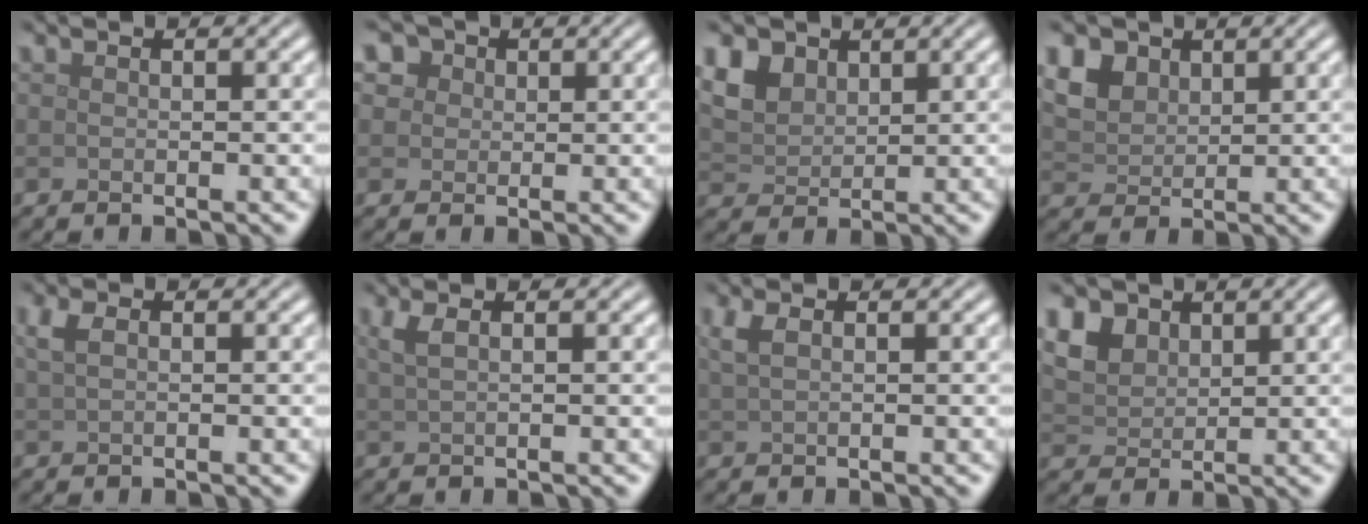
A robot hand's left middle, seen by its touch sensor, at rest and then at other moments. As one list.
[{"total": 6.4, "force": [3.3, 4.6, 2.8], "torque": [-0.065, 0.016, 0.036]}, {"total": 5.0, "force": [2.9, 3.3, 2.3], "torque": [-0.072, 0.004, 0.062]}, {"total": 6.0, "force": [3.2, 4.3, 2.8], "torque": [-0.099, 0.012, 0.063]}, {"total": 1.6, "force": [0.7, 0.8, 1.2], "torque": [-0.030, 0.005, 0.012]}, {"total": 1.9, "force": [0.9, 0.7, 1.5], "torque": [-0.023, 0.004, 0.015]}, {"total": 1.6, "force": [0.9, 0.6, 1.2], "torque": [-0.026, 0.005, 0.018]}, {"total": 5.7, "force": [3.2, 3.9, 2.7], "torque": [-0.092, 0.008, 0.064]}]